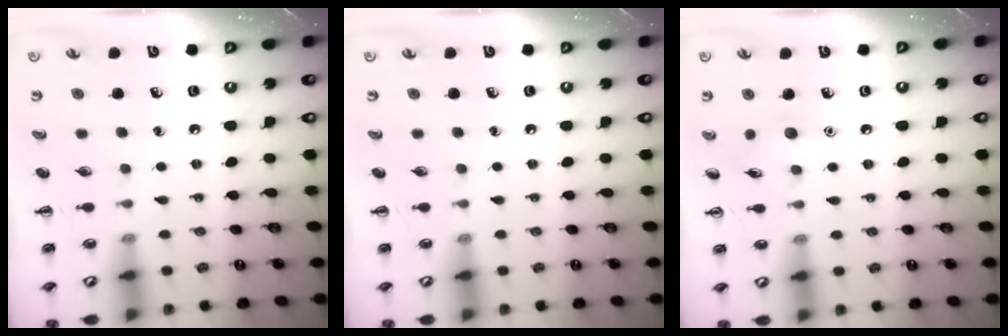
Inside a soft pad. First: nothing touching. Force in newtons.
{"total": 0.0}
{"total": 5.4, "press": 5.1, "slide": 1.7}